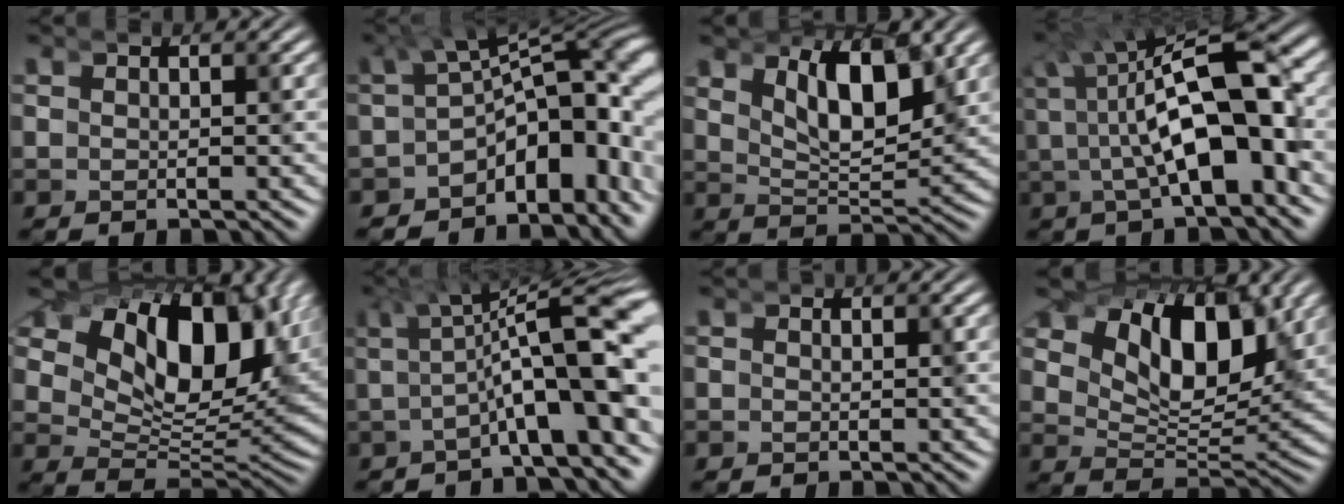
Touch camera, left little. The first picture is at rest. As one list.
[{"total": 7.1, "force": [-3.0, 3.5, 5.4], "torque": [-0.090, -0.037, -0.041]}, {"total": 6.2, "force": [1.1, 3.4, 5.1], "torque": [-0.091, -0.011, 0.017]}, {"total": 7.2, "force": [-2.4, 3.3, 5.9], "torque": [-0.109, -0.011, -0.034]}, {"total": 13.7, "force": [3.2, 8.5, 10.3], "torque": [-0.192, -0.011, 0.042]}, {"total": 6.7, "force": [-2.3, 1.4, 6.1], "torque": [-0.088, -0.002, -0.038]}, {"total": 0.6, "force": [-0.4, -0.4, -0.3], "torque": [-0.002, -0.005, -0.002]}, {"total": 10.2, "force": [2.7, 5.9, 7.8], "torque": [-0.148, -0.006, 0.035]}]